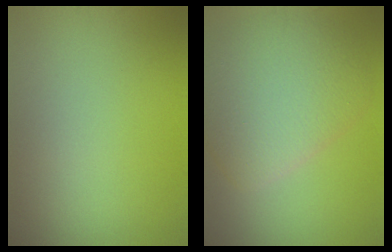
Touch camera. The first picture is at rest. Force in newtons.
{"total": 6.6, "press": 6.6, "slide": 0.2}